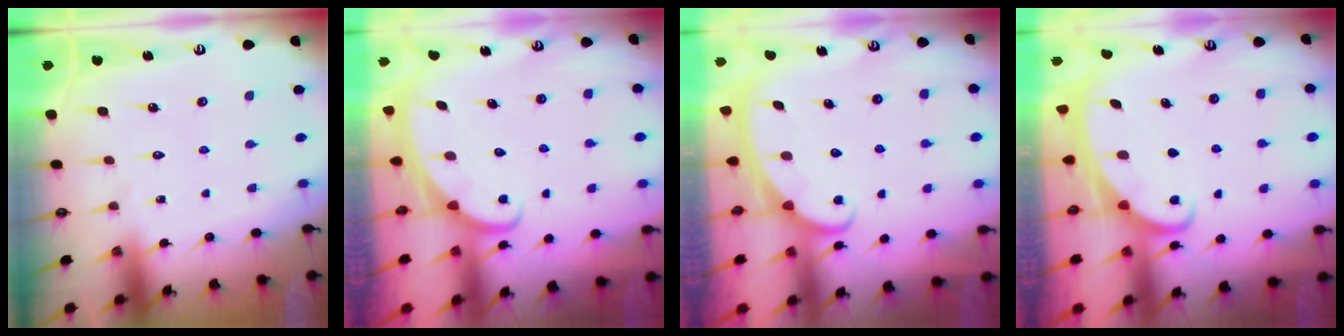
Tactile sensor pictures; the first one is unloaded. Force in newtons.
{"total": 2.2, "press": 2.2, "slide": 0.1}
{"total": 2.4, "press": 2.4, "slide": 0.4}
{"total": 2.2, "press": 2.2, "slide": 0.3}